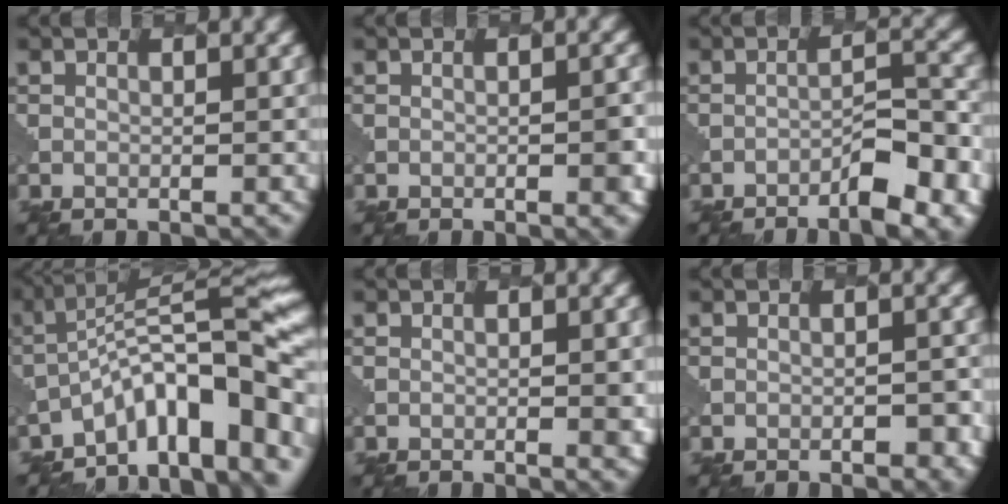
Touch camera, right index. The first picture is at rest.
{"total": 2.1, "force": [-0.5, 0.6, 1.9], "torque": [-0.019, 0.002, -0.004]}
{"total": 4.7, "force": [-3.0, 1.1, 3.4], "torque": [-0.052, 0.011, -0.045]}
{"total": 11.5, "force": [-5.7, 3.3, 9.4], "torque": [-0.127, 0.024, -0.098]}
{"total": 1.3, "force": [0.0, 0.3, 1.3], "torque": [-0.017, -0.001, 0.002]}
{"total": 2.1, "force": [-1.1, 1.1, 1.4], "torque": [-0.017, 0.012, -0.004]}